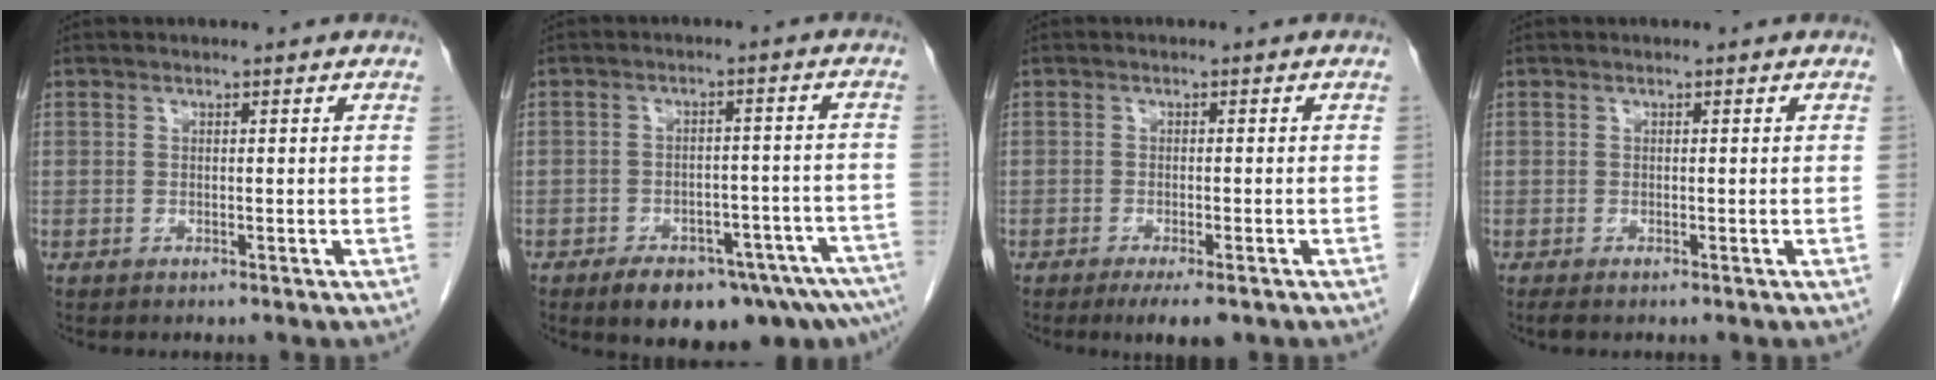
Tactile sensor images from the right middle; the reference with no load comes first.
{"total": 13.7, "force": [-10.5, 4.5, 7.6], "torque": [-0.049, 0.020, -0.136]}
{"total": 4.6, "force": [-3.1, 1.0, 3.3], "torque": [-0.043, -0.009, -0.042]}
{"total": 0.8, "force": [-0.7, 0.1, 0.5], "torque": [-0.010, -0.003, -0.010]}